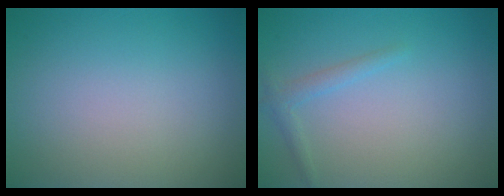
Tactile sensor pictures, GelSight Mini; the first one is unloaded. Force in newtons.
{"total": 1.3, "press": 1.3, "slide": 0.1}